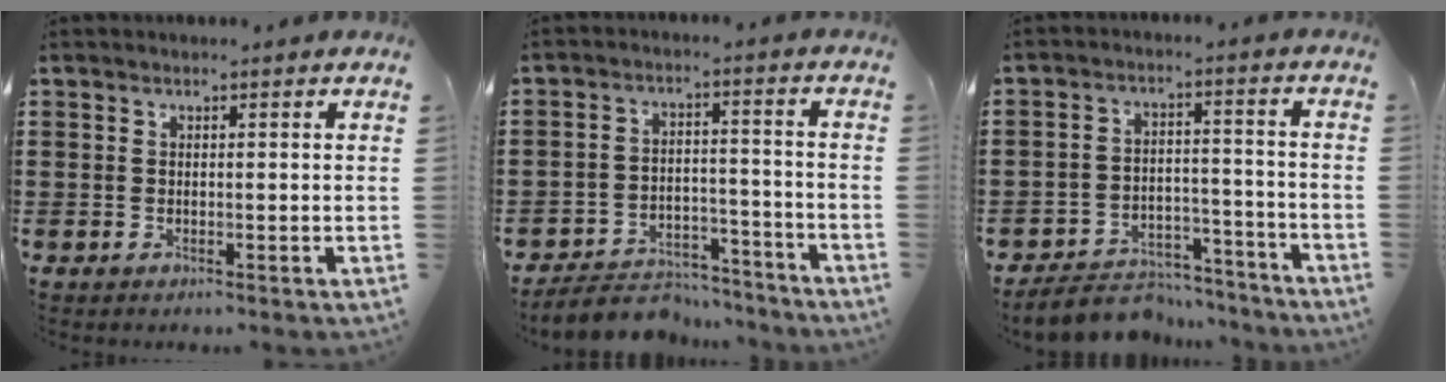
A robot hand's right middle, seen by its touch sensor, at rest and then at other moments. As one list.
[{"total": 6.2, "force": [-5.9, 1.4, 1.0], "torque": [-0.018, 0.015, -0.117]}, {"total": 6.8, "force": [-6.5, 1.7, 1.0], "torque": [-0.016, 0.020, -0.126]}]